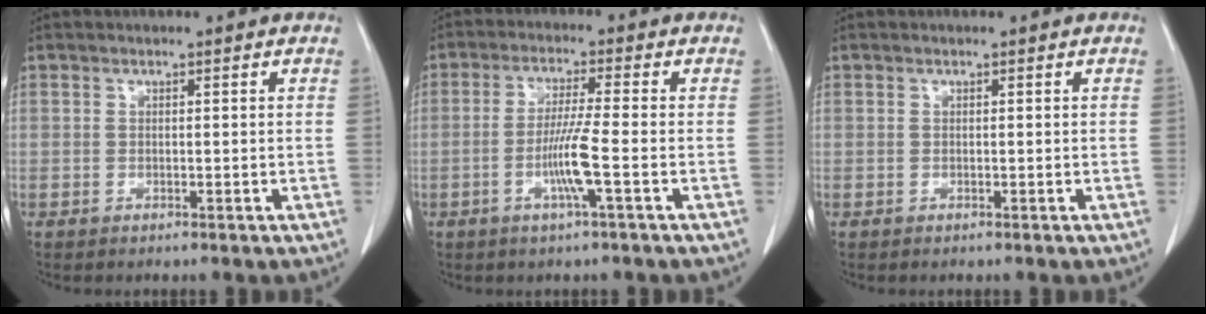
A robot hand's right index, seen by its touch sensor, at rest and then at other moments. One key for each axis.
{"total": 6.1, "fx": -1.9, "fy": -0.8, "fz": 5.8, "tx": -0.114, "ty": -0.005, "tz": -0.037}
{"total": 0.0}